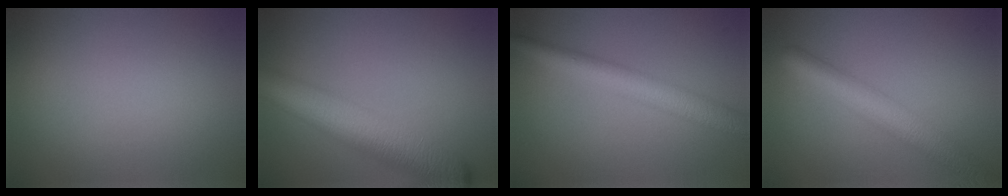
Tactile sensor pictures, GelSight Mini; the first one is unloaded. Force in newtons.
{"total": 8.6, "press": 8.6, "slide": 0.2}
{"total": 4.8, "press": 4.8, "slide": 0.0}
{"total": 5.6, "press": 5.6, "slide": 0.3}